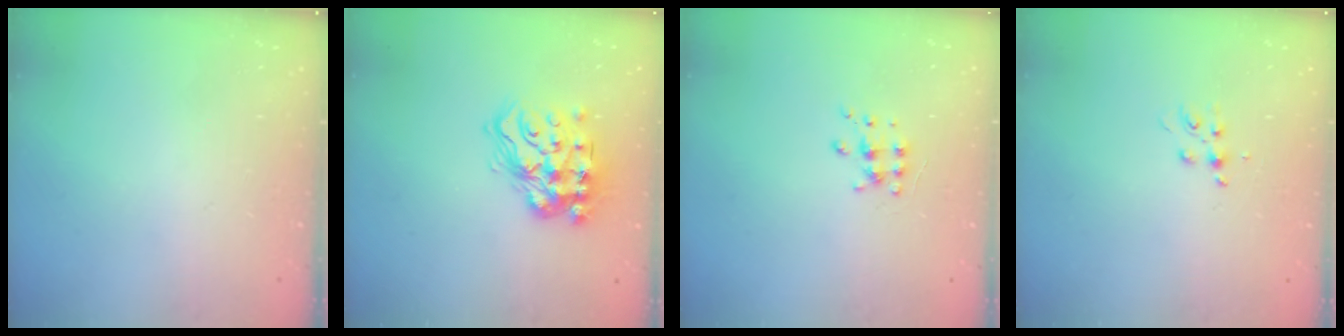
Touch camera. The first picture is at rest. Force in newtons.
{"total": 16.2, "press": 16.2, "slide": 1.3}
{"total": 6.0, "press": 6.0, "slide": 0.5}
{"total": 5.0, "press": 4.9, "slide": 0.6}